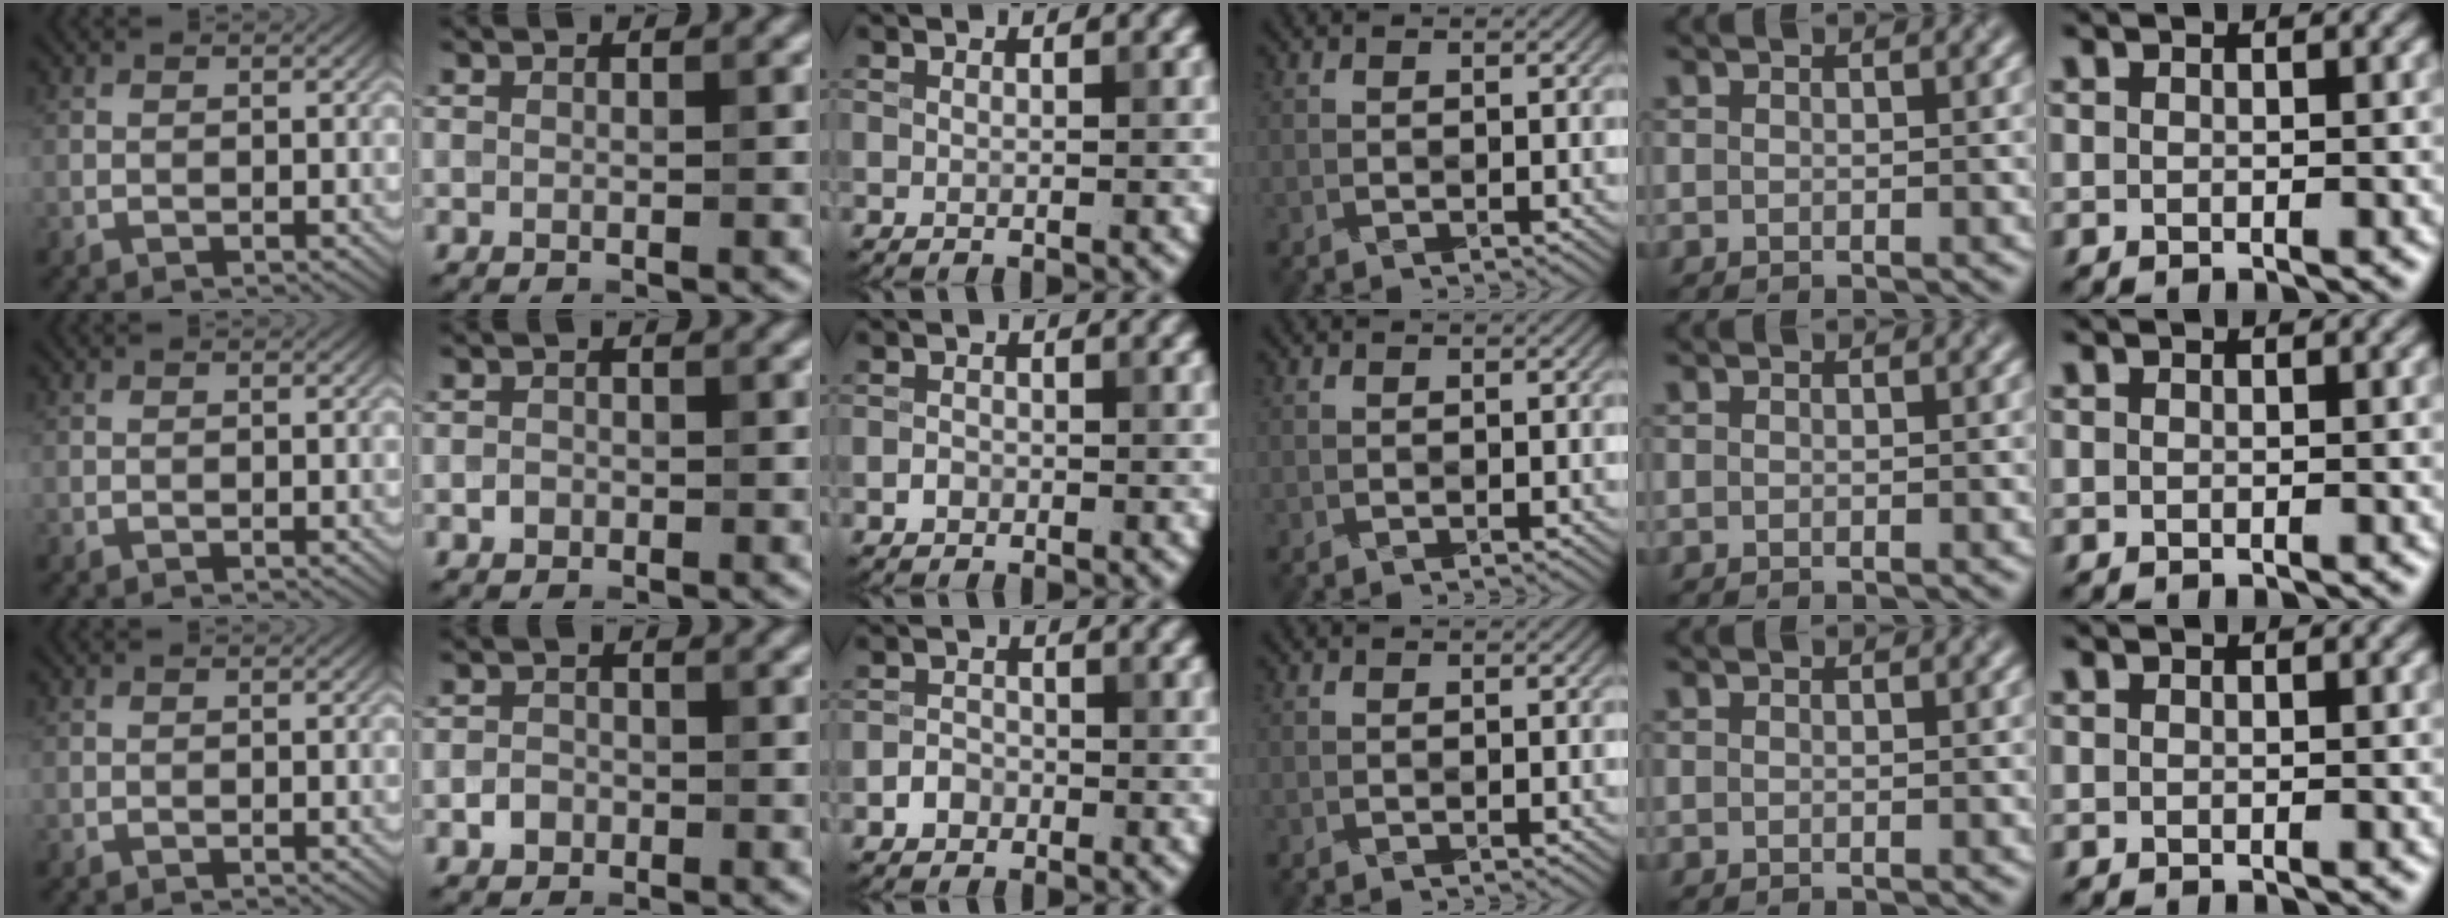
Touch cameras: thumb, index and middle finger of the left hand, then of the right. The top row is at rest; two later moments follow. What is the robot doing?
{"motion": "fold", "object": "paper towel"}